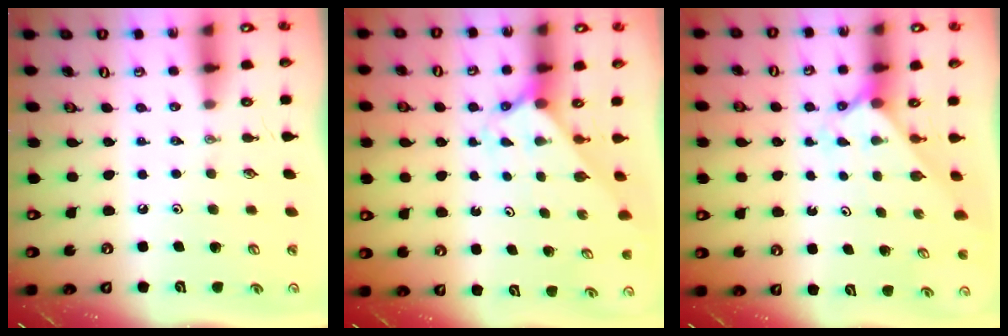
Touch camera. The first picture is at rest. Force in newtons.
{"total": 2.0, "press": 2.0, "slide": 0.1}
{"total": 2.0, "press": 2.0, "slide": 0.2}